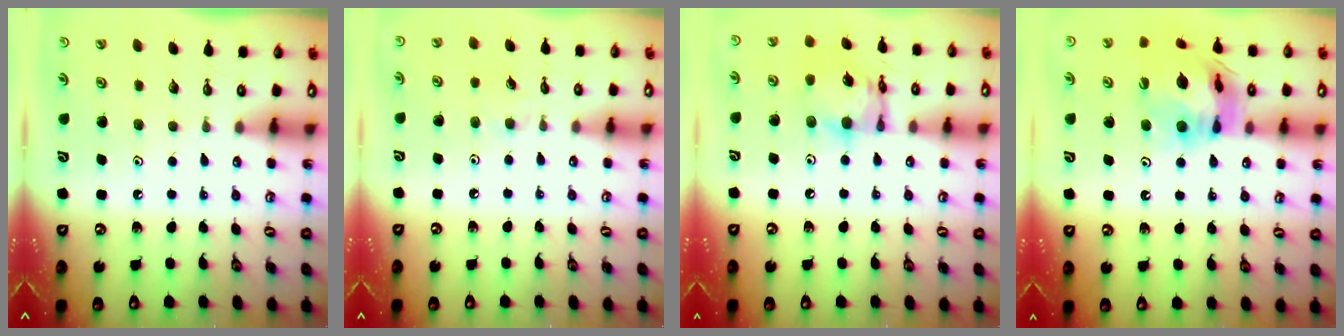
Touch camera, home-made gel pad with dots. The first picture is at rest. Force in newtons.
{"total": 3.2, "press": 3.1, "slide": 0.6}
{"total": 13.5, "press": 13.5, "slide": 1.1}
{"total": 17.8, "press": 17.7, "slide": 2.3}